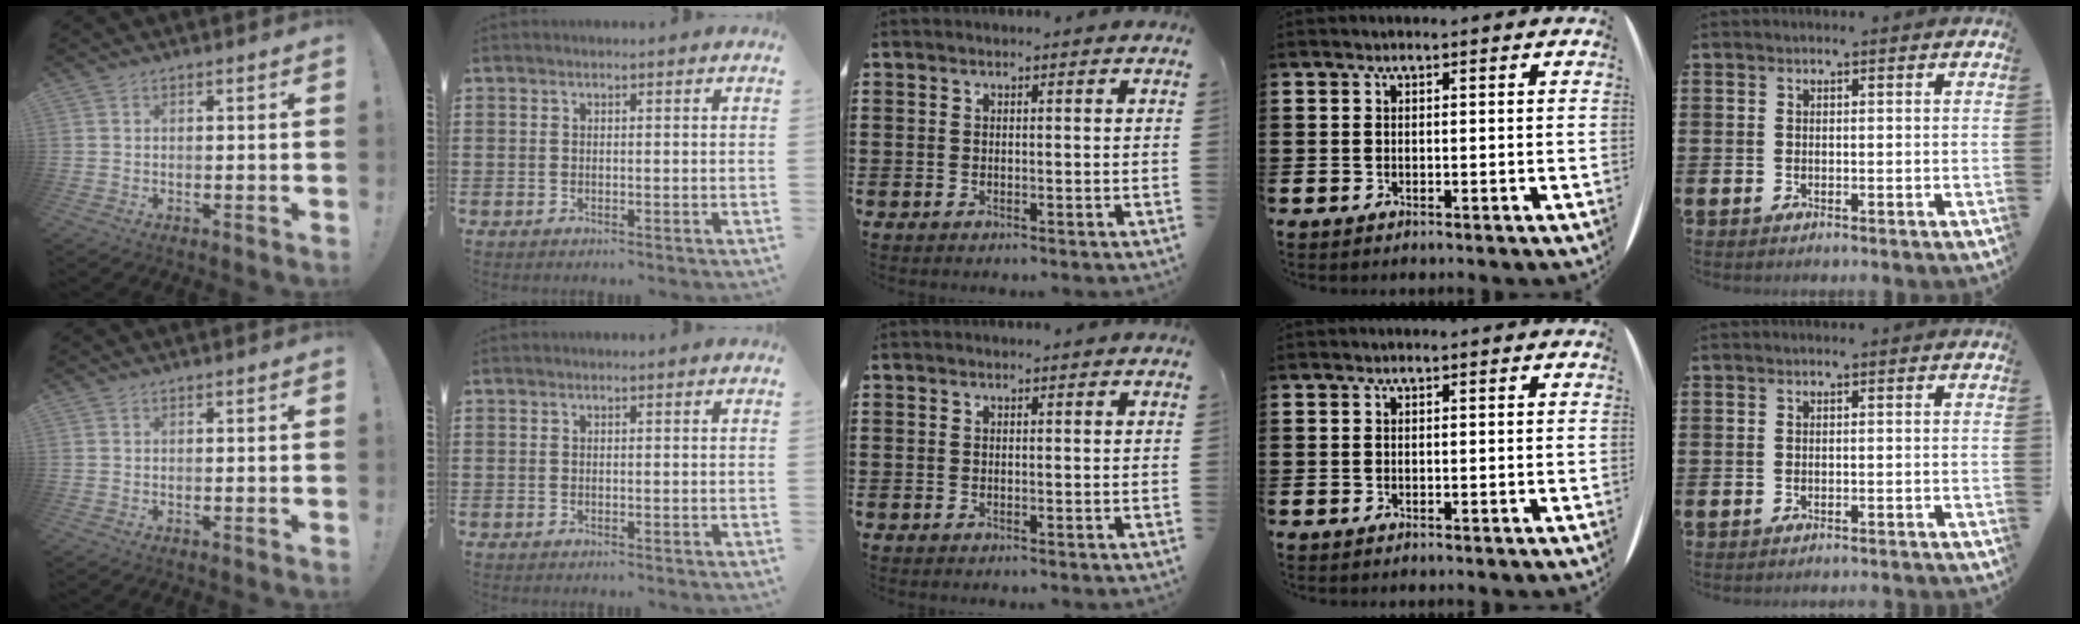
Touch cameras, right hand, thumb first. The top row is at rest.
{"little": {"total": 0.5, "force": [-0.5, -0.1, 0.0], "torque": [-0.001, 0.000, -0.011]}}